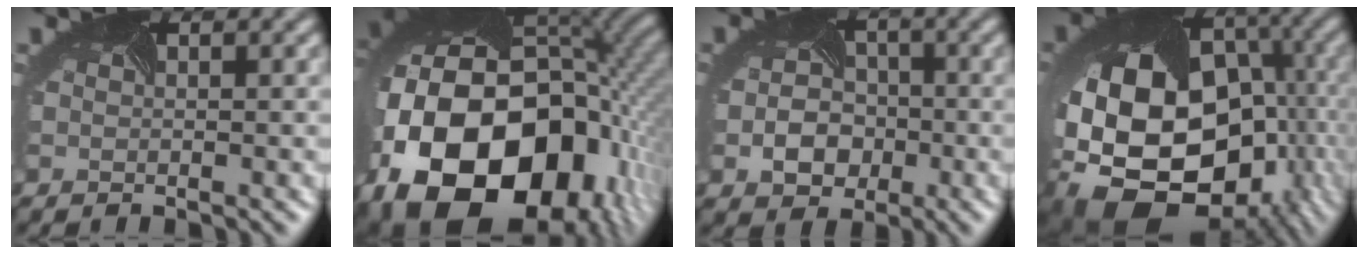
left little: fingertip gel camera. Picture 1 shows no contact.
{"total": 21.7, "force": [-6.6, 15.3, 14.0], "torque": [-0.314, -0.067, -0.079]}
{"total": 4.4, "force": [-1.7, 3.5, 2.2], "torque": [-0.045, -0.011, -0.020]}
{"total": 20.0, "force": [-7.3, 14.4, 11.8], "torque": [-0.248, -0.046, -0.091]}